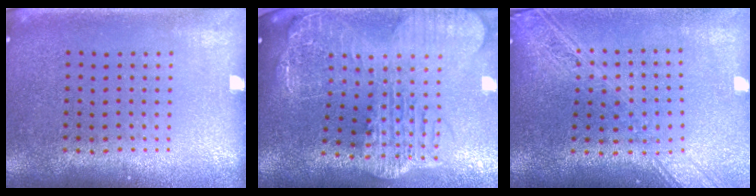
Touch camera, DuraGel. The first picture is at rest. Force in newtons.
{"total": 3.8, "press": 3.0, "slide": 2.4}
{"total": 2.1, "press": 1.8, "slide": 1.1}